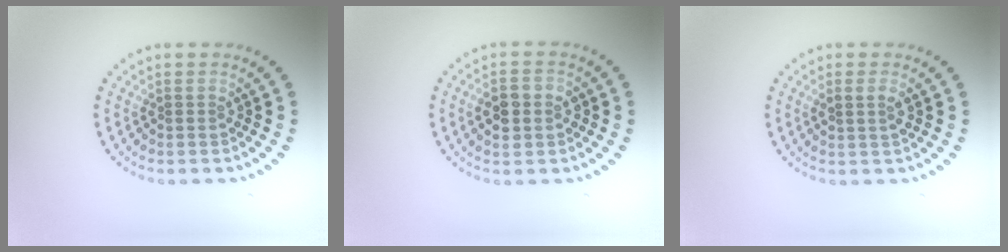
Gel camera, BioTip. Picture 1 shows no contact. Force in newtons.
{"total": 3.8, "press": 3.8, "slide": 0.2}
{"total": 1.3, "press": 1.3, "slide": 0.3}